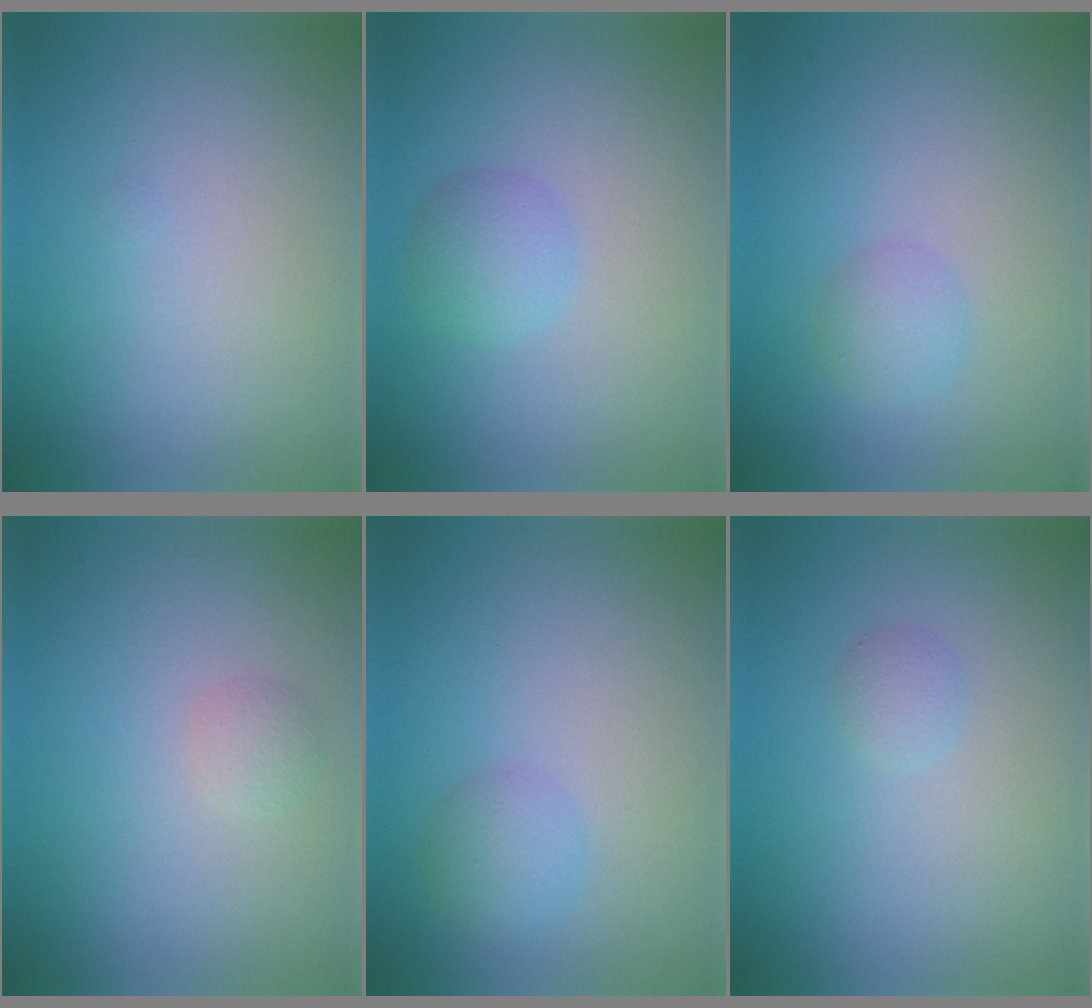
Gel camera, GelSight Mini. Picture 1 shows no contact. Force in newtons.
{"total": 2.2, "press": 2.2, "slide": 0.0}
{"total": 1.8, "press": 1.8, "slide": 0.0}
{"total": 1.1, "press": 1.1, "slide": 0.1}
{"total": 2.1, "press": 2.1, "slide": 0.1}
{"total": 1.0, "press": 1.0, "slide": 0.1}